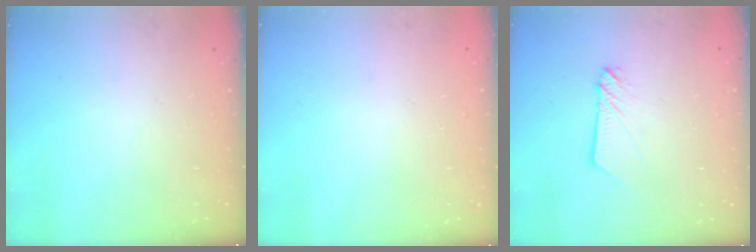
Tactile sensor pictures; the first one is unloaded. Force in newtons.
{"total": 0.0}
{"total": 3.3, "press": 3.3, "slide": 0.3}